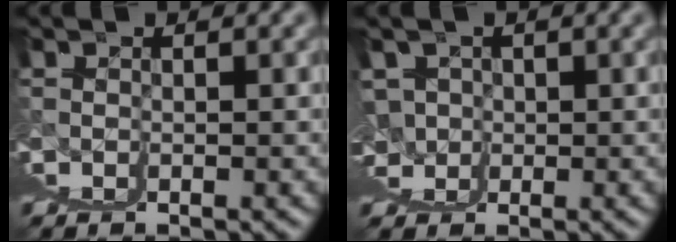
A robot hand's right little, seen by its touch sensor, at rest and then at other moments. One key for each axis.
{"total": 3.0, "fx": 2.4, "fy": 0.8, "fz": 1.7, "tx": -0.026, "ty": -0.015, "tz": 0.048}